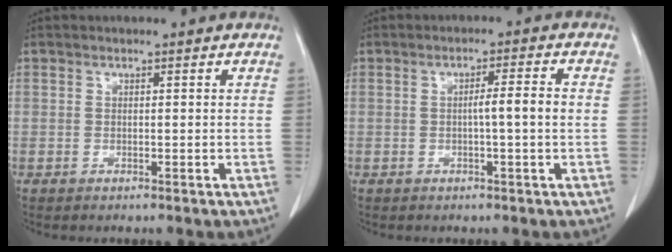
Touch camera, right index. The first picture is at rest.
{"total": 3.6, "force": [-0.3, -0.3, 3.6], "torque": [-0.056, 0.005, -0.005]}